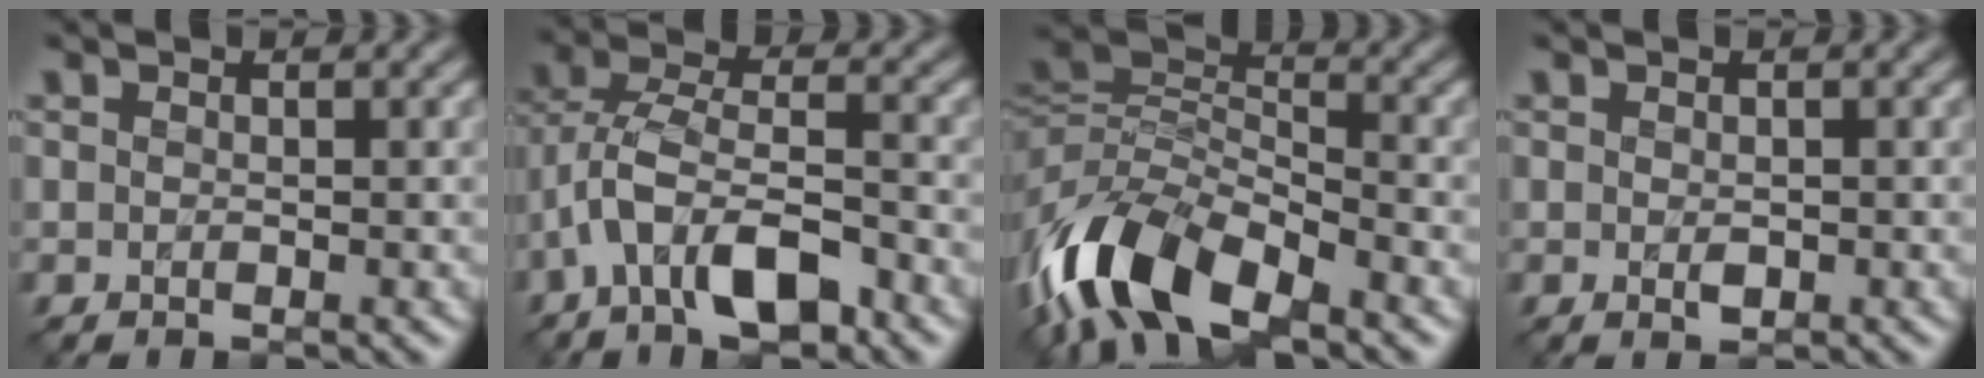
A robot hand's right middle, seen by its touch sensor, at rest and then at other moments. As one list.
[{"total": 7.9, "force": [-3.8, 3.7, 5.9], "torque": [-0.111, 0.011, -0.078]}, {"total": 10.5, "force": [-6.0, 4.9, 7.0], "torque": [-0.135, 0.000, -0.129]}, {"total": 0.8, "force": [-0.1, 0.5, 0.6], "torque": [-0.009, -0.002, 0.000]}]